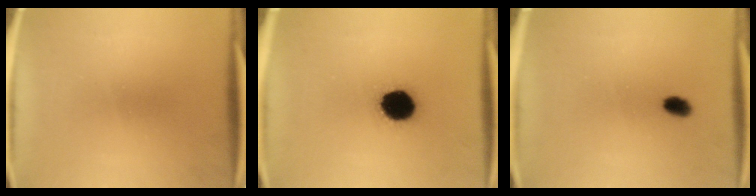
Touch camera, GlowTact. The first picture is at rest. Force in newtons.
{"total": 11.8}
{"total": 2.5}